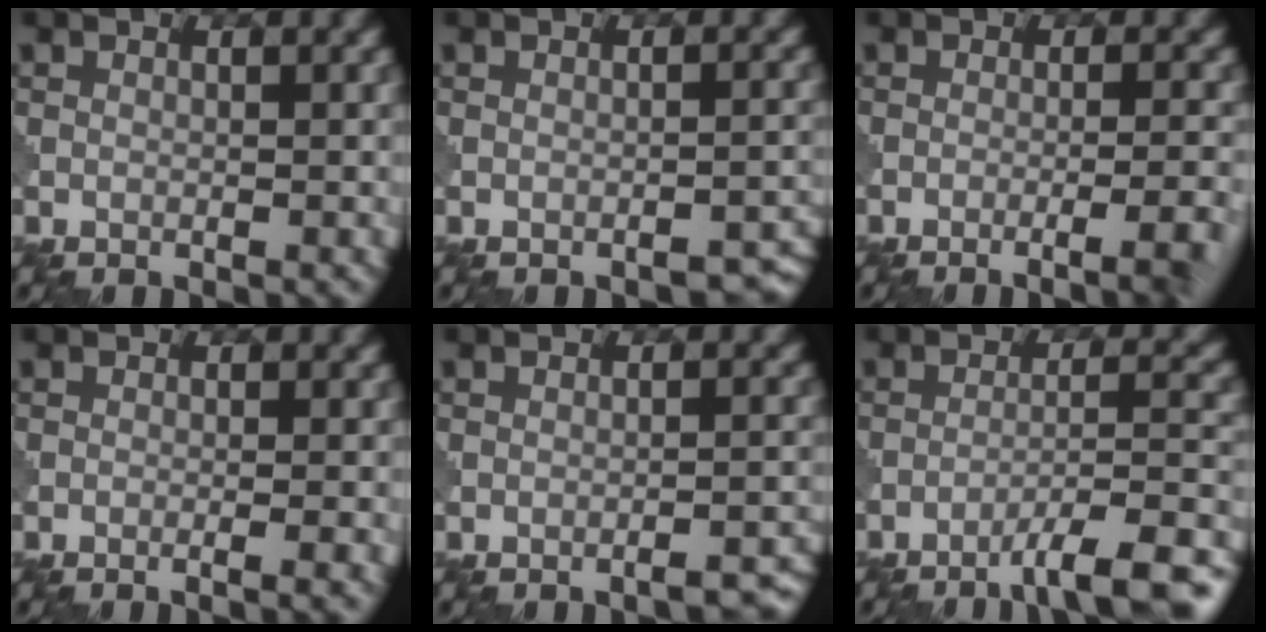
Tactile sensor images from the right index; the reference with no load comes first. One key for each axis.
{"total": 2.1, "fx": -1.8, "fy": 0.5, "fz": 1.0, "tx": -0.009, "ty": 0.006, "tz": -0.024}
{"total": 5.3, "fx": -2.8, "fy": 1.5, "fz": 4.3, "tx": -0.039, "ty": 0.013, "tz": -0.038}
{"total": 2.1, "fx": -0.6, "fy": 0.6, "fz": 1.9, "tx": -0.017, "ty": 0.003, "tz": -0.015}
{"total": 2.6, "fx": -2.0, "fy": 0.5, "fz": 1.5, "tx": -0.015, "ty": 0.007, "tz": -0.031}
{"total": 7.8, "fx": -5.6, "fy": 1.1, "fz": 5.3, "tx": -0.069, "ty": 0.015, "tz": -0.085}